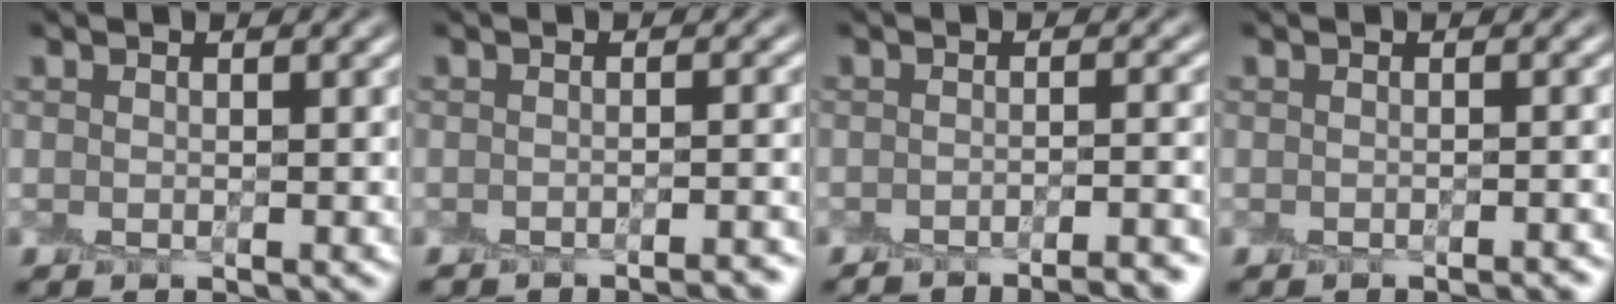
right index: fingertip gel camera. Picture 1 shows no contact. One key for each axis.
{"total": 2.4, "fx": -2.2, "fy": 0.4, "fz": 0.9, "tx": -0.002, "ty": 0.003, "tz": -0.029}
{"total": 4.2, "fx": -3.6, "fy": 0.7, "fz": 2.2, "tx": -0.026, "ty": 0.007, "tz": -0.051}
{"total": 1.3, "fx": -1.0, "fy": 0.3, "fz": 0.7, "tx": -0.002, "ty": -0.001, "tz": -0.014}